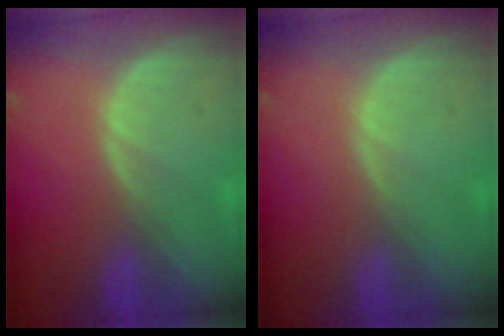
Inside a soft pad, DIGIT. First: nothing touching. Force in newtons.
{"total": 0.0}